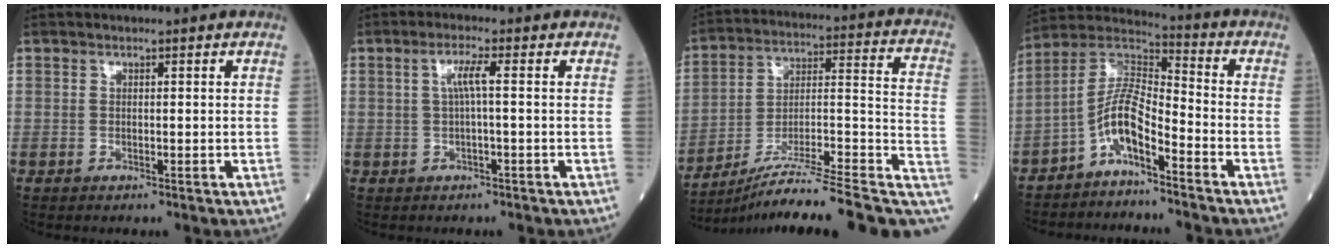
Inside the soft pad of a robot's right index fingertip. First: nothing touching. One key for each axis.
{"total": 2.8, "fx": 0.3, "fy": 0.0, "fz": 2.8, "tx": -0.057, "ty": 0.008, "tz": 0.006}
{"total": 21.5, "fx": -15.2, "fy": 1.0, "fz": 15.1, "tx": -0.182, "ty": 0.025, "tz": -0.251}
{"total": 8.4, "fx": -4.8, "fy": 2.1, "fz": 6.6, "tx": -0.136, "ty": 0.024, "tz": -0.097}